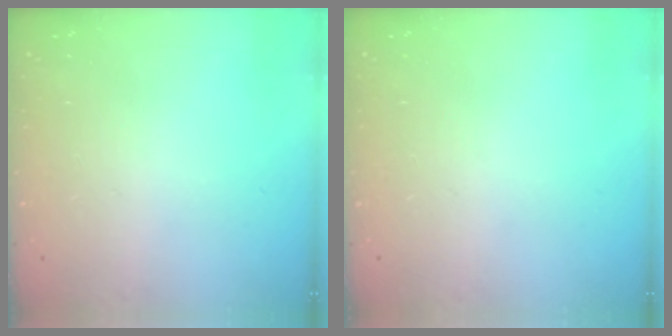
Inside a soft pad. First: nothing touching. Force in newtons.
{"total": 0.0}